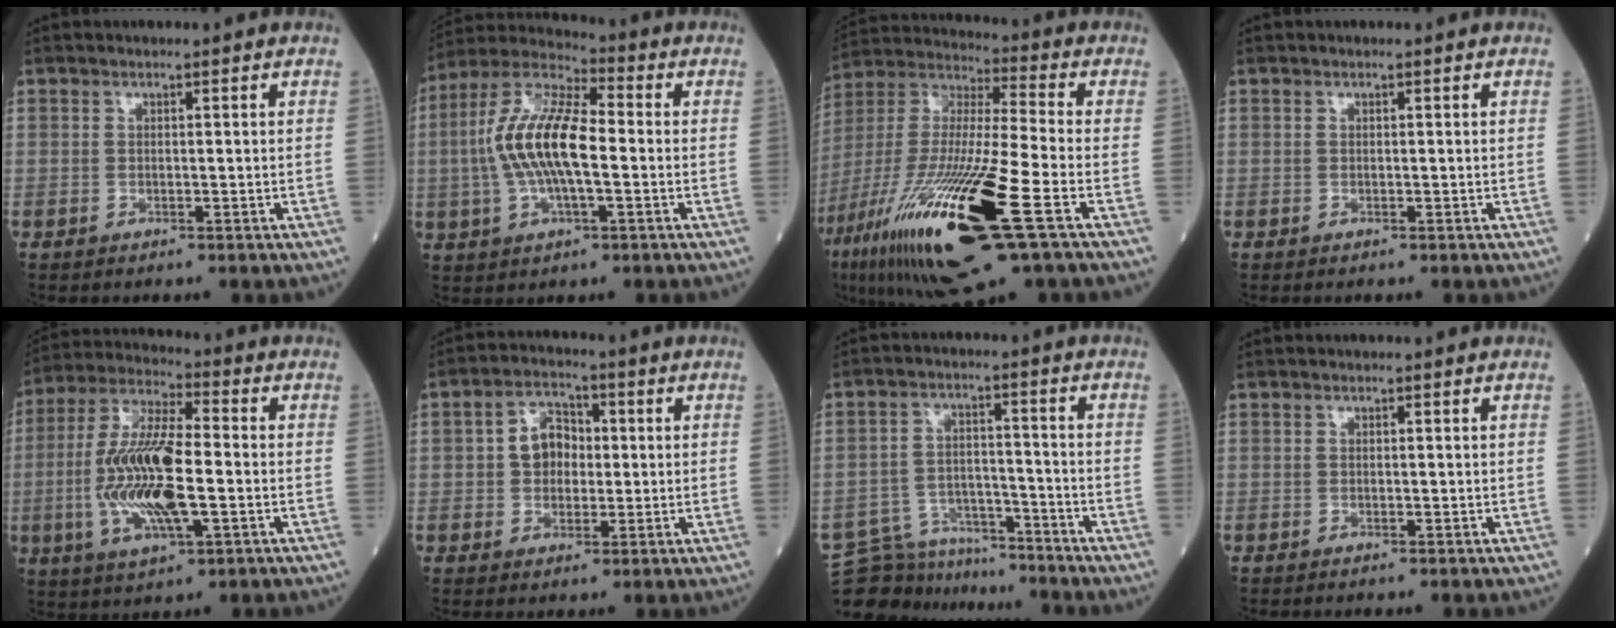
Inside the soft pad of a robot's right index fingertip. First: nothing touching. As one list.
[{"total": 13.2, "force": [-0.7, 4.0, 12.6], "torque": [-0.264, 0.017, -0.016]}, {"total": 27.1, "force": [-11.6, 3.5, 24.3], "torque": [-0.509, -0.061, -0.208]}, {"total": 0.0}, {"total": 15.0, "force": [-2.5, 3.7, 14.3], "torque": [-0.297, -0.001, -0.044]}, {"total": 6.0, "force": [0.4, 4.3, 4.1], "torque": [-0.070, 0.019, 0.006]}, {"total": 10.8, "force": [-10.3, 3.1, 0.2], "torque": [-0.007, 0.029, -0.171]}, {"total": 0.0}]